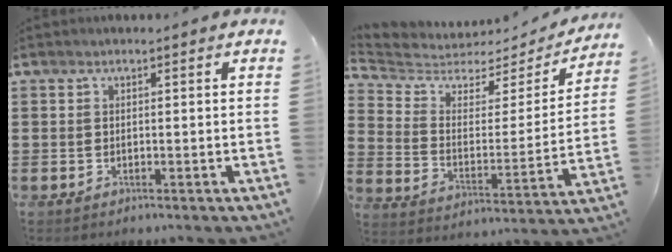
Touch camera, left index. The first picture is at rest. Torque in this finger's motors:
{"motor_torque": [1.13, -1.01, 0.32, 0.05]}